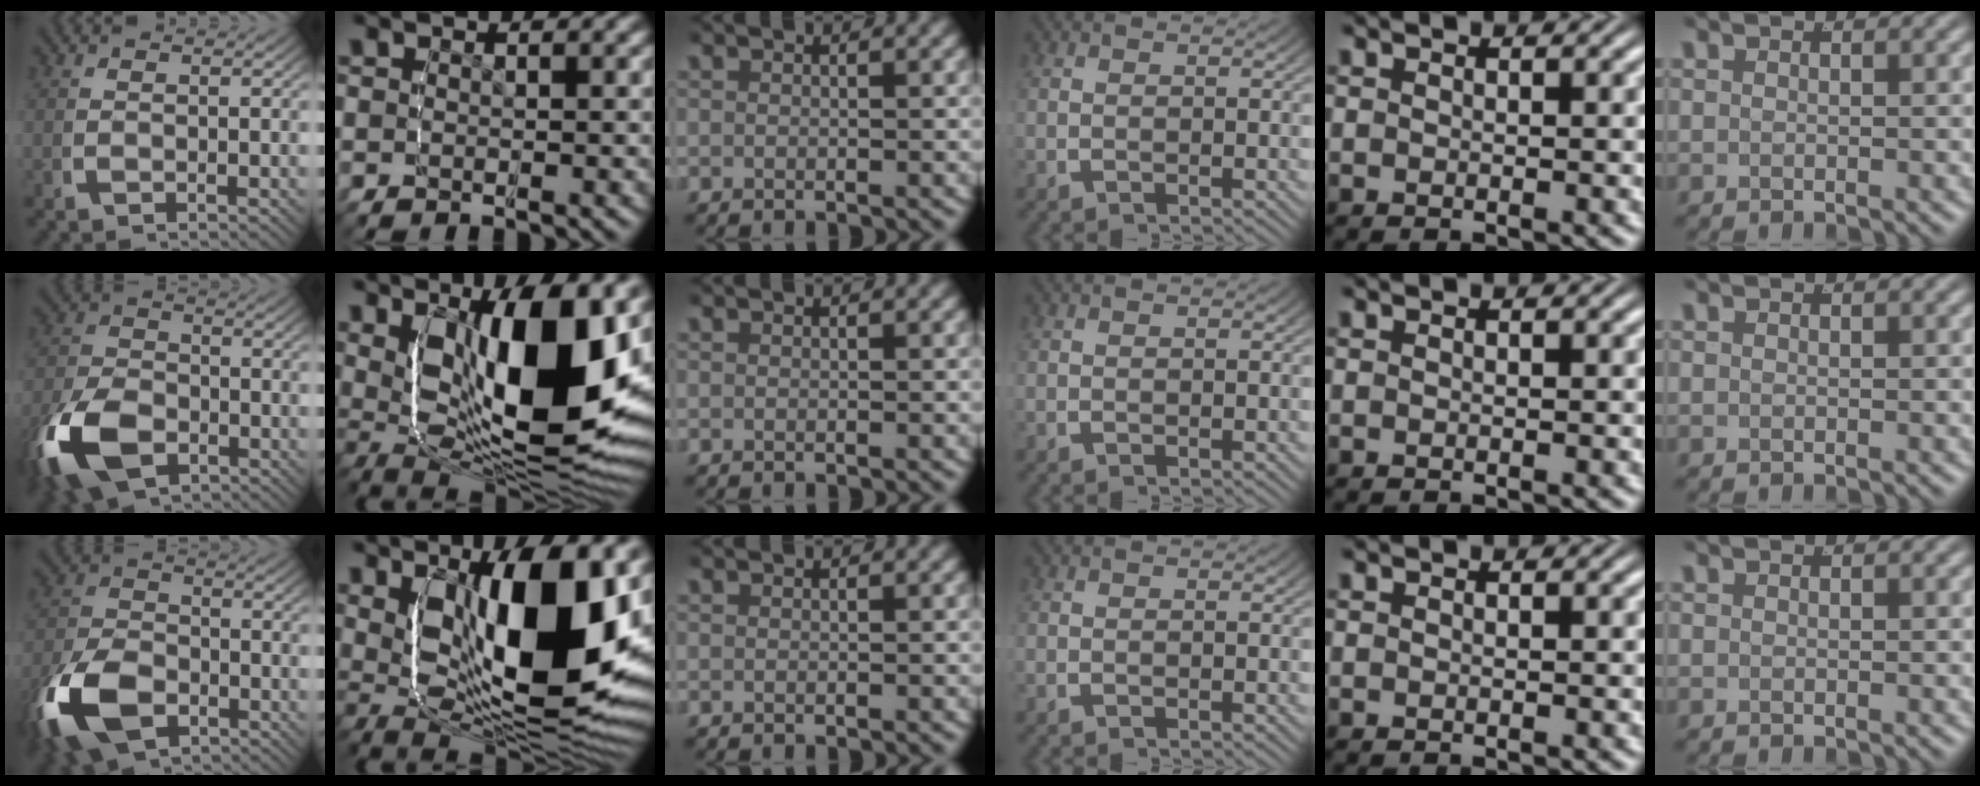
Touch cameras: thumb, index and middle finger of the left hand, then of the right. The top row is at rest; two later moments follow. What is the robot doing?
{"motion": "lift_and_place", "object": "markers"}